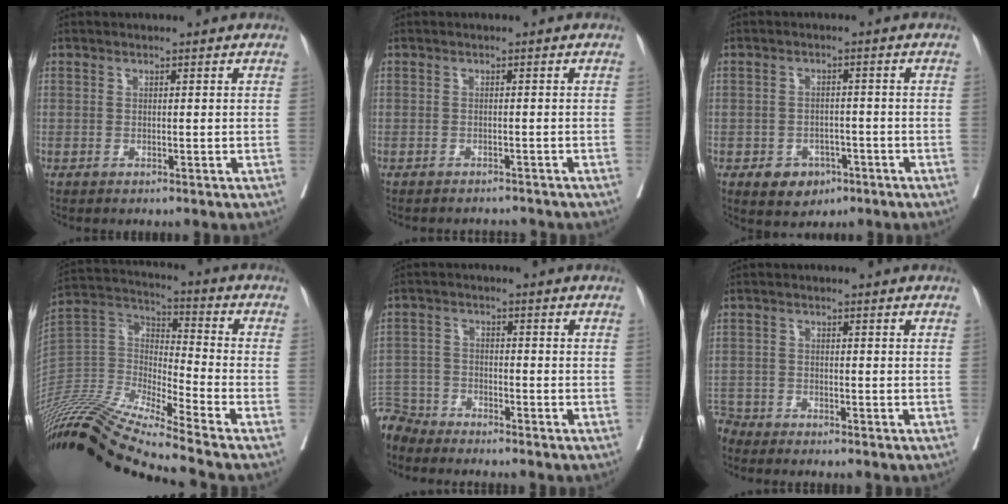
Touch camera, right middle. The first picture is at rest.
{"total": 3.7, "force": [-3.7, 0.6, 0.1], "torque": [0.003, -0.008, -0.047]}
{"total": 4.5, "force": [-2.5, 3.3, 2.0], "torque": [-0.025, 0.005, -0.027]}
{"total": 18.1, "force": [-15.9, -1.8, 8.5], "torque": [-0.184, 0.005, -0.302]}
{"total": 5.6, "force": [-5.5, 0.8, -0.9], "torque": [0.017, -0.004, -0.111]}
{"total": 3.5, "force": [-3.4, 0.2, -0.5], "torque": [0.012, -0.014, -0.068]}